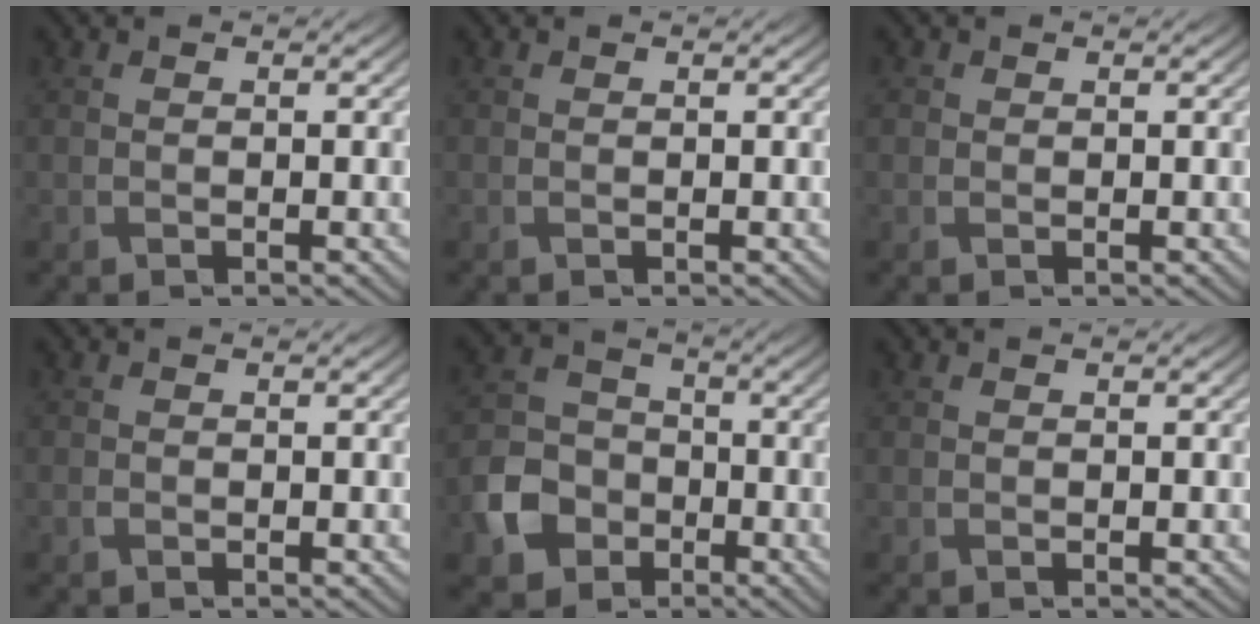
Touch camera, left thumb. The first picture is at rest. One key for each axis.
{"total": 0.0}
{"total": 0.8, "fx": 0.1, "fy": 0.7, "fz": 0.1, "tx": 0.000, "ty": -0.002, "tz": -0.001}
{"total": 0.5, "fx": -0.3, "fy": 0.4, "fz": 0.1, "tx": -0.004, "ty": -0.003, "tz": -0.006}
{"total": 8.0, "fx": -3.6, "fy": 6.2, "fz": 3.4, "tx": -0.091, "ty": -0.011, "tz": -0.084}
{"total": 0.0}